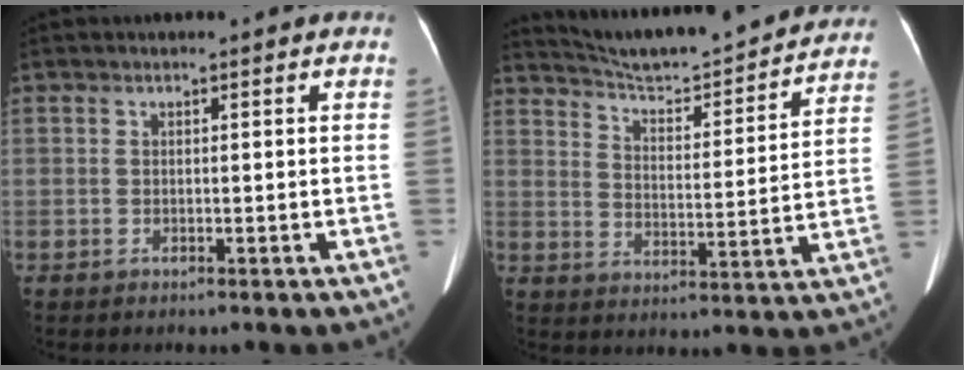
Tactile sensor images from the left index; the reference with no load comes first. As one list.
[{"total": 20.9, "force": [19.6, 1.9, 7.0], "torque": [-0.108, -0.022, 0.266]}]